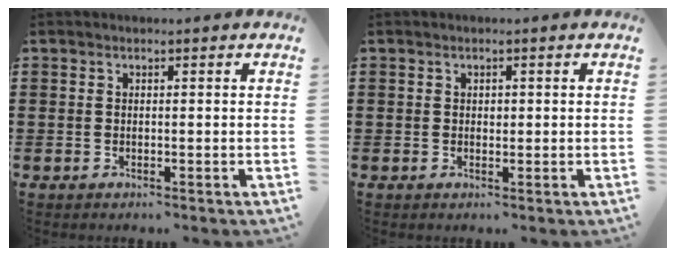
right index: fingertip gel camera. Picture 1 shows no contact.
{"total": 0.7, "force": [0.2, 0.5, 0.3], "torque": [-0.008, 0.002, 0.005]}